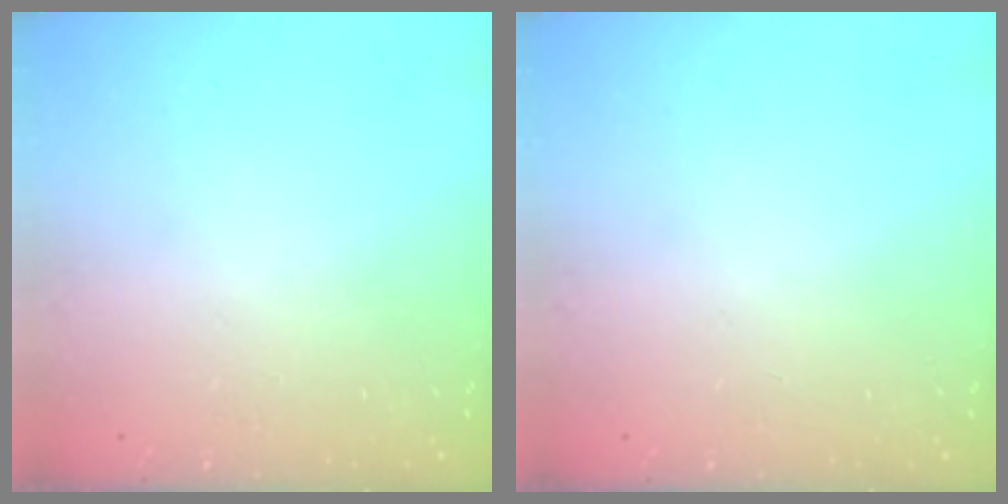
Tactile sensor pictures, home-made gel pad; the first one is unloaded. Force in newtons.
{"total": 0.0}